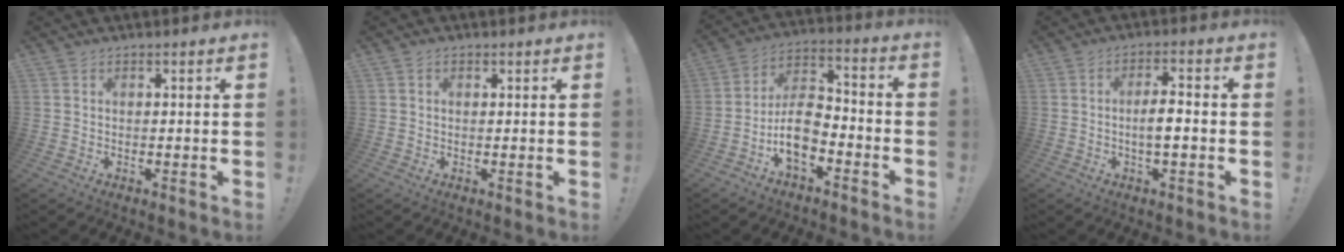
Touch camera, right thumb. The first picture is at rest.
{"total": 0.8, "force": [0.2, 0.7, 0.3], "torque": [-0.003, 0.001, 0.004]}
{"total": 10.9, "force": [-5.1, 6.6, 7.0], "torque": [-0.136, 0.030, -0.089]}
{"total": 5.6, "force": [-1.2, 1.5, 5.2], "torque": [-0.089, 0.008, -0.023]}